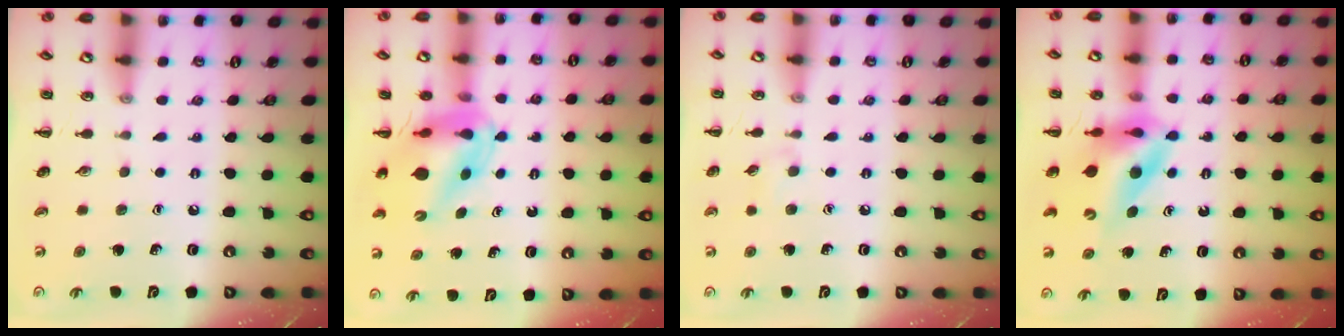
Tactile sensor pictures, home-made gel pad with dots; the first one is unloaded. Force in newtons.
{"total": 10.7, "press": 10.1, "slide": 3.4}
{"total": 4.7, "press": 4.4, "slide": 1.7}
{"total": 11.0, "press": 10.4, "slide": 3.7}